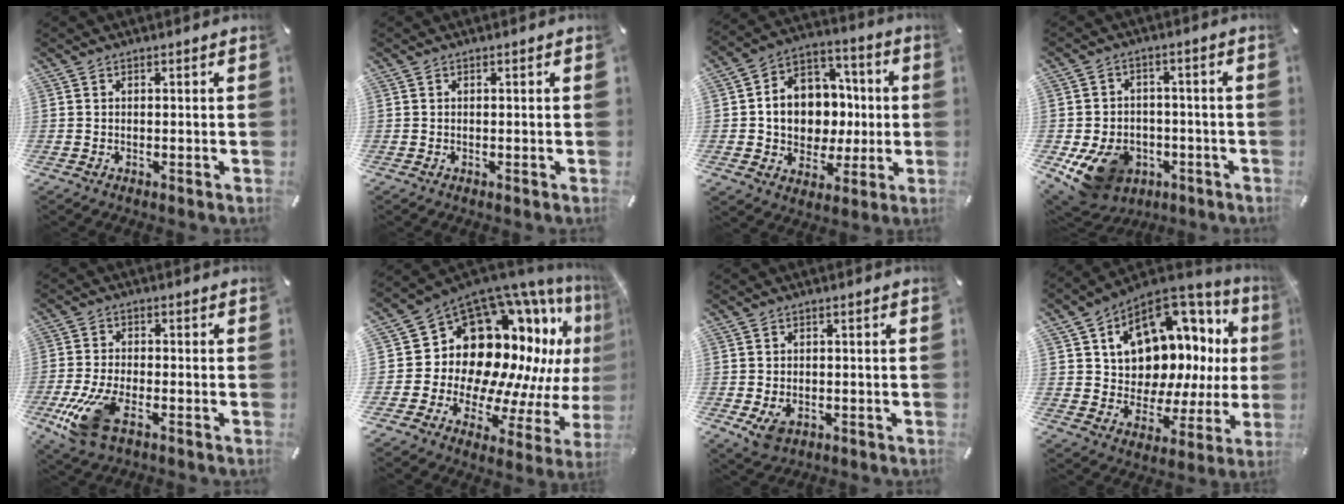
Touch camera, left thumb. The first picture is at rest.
{"total": 0.0}
{"total": 13.0, "force": [-0.7, 11.6, 5.9], "torque": [-0.106, 0.008, 0.000]}
{"total": 12.6, "force": [-6.0, 9.4, 5.8], "torque": [-0.125, 0.031, -0.101]}
{"total": 10.9, "force": [-4.8, 5.2, 8.4], "torque": [-0.188, -0.002, -0.086]}
{"total": 18.5, "force": [8.7, 12.7, 10.3], "torque": [-0.145, -0.118, 0.175]}
{"total": 3.9, "force": [-1.2, 3.0, 2.2], "torque": [-0.040, 0.000, -0.023]}
{"total": 14.2, "force": [7.0, 10.0, 7.3], "torque": [-0.110, -0.076, 0.127]}